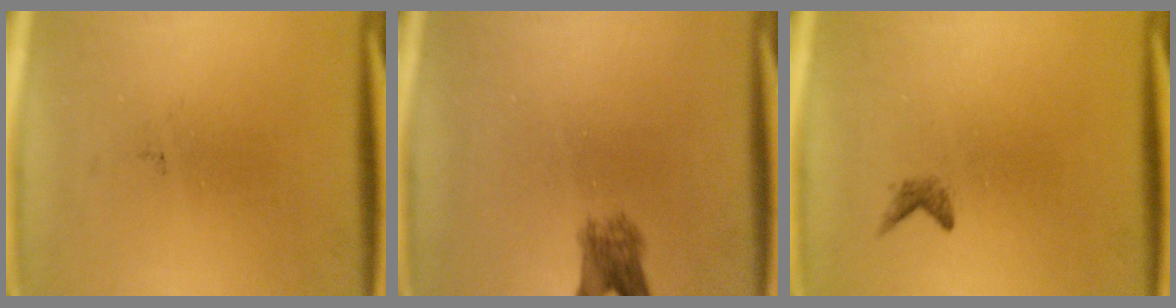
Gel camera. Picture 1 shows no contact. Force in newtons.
{"total": 3.4}
{"total": 0.9}